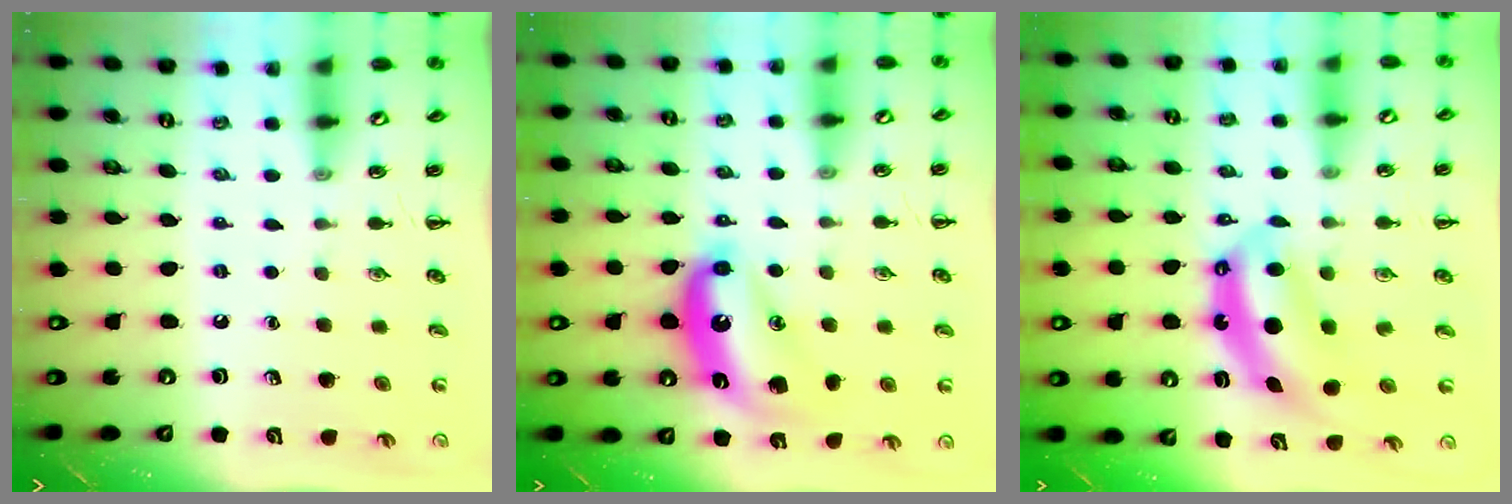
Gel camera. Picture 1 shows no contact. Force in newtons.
{"total": 12.8, "press": 12.7, "slide": 1.4}
{"total": 7.0, "press": 6.9, "slide": 1.4}